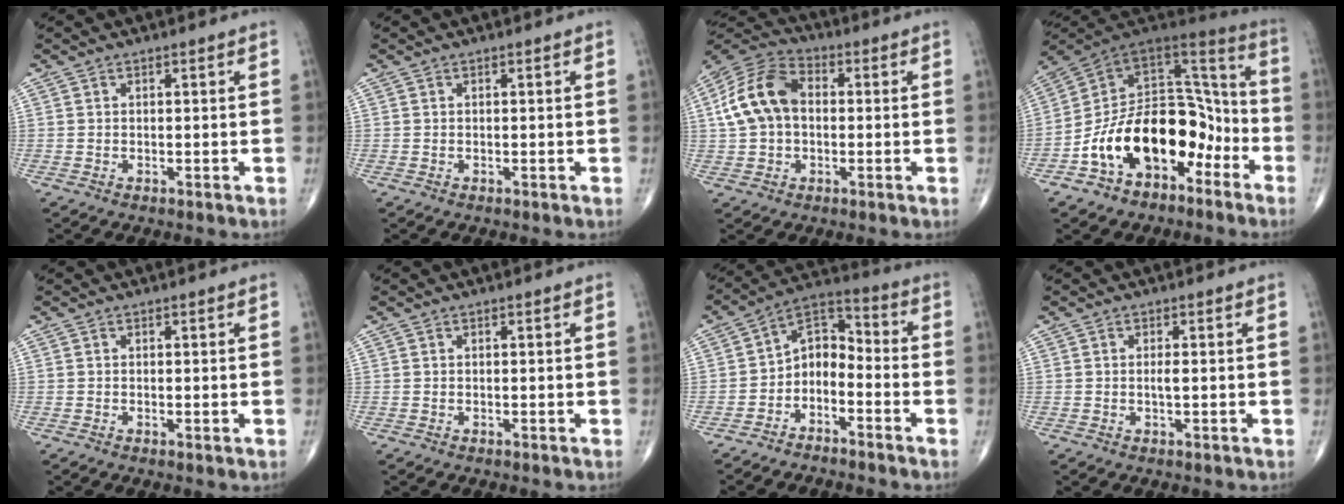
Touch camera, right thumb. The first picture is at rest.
{"total": 0.0}
{"total": 12.8, "force": [1.0, 8.9, 9.1], "torque": [-0.172, 0.032, 0.007]}
{"total": 21.3, "force": [-8.4, 13.7, 14.0], "torque": [-0.180, 0.100, -0.136]}
{"total": 0.5, "force": [-0.1, 0.2, 0.5], "torque": [-0.011, -0.003, -0.002]}
{"total": 0.0}
{"total": 8.3, "force": [-4.0, 5.3, 5.0], "torque": [-0.062, 0.069, -0.087]}
{"total": 1.3, "force": [-0.1, 0.3, 1.3], "torque": [-0.026, -0.001, -0.002]}